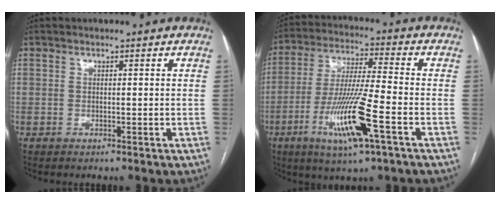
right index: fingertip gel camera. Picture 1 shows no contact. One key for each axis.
{"total": 14.1, "fx": -5.6, "fy": 0.5, "fz": 12.9, "tx": -0.257, "ty": -0.021, "tz": -0.102}